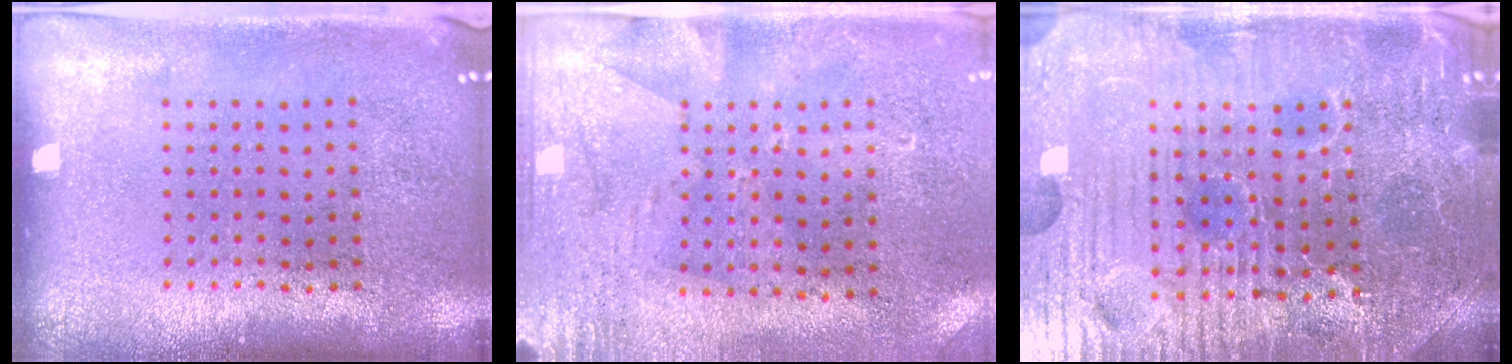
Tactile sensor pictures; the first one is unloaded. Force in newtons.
{"total": 2.8, "press": 2.3, "slide": 1.6}
{"total": 4.8, "press": 4.7, "slide": 1.0}